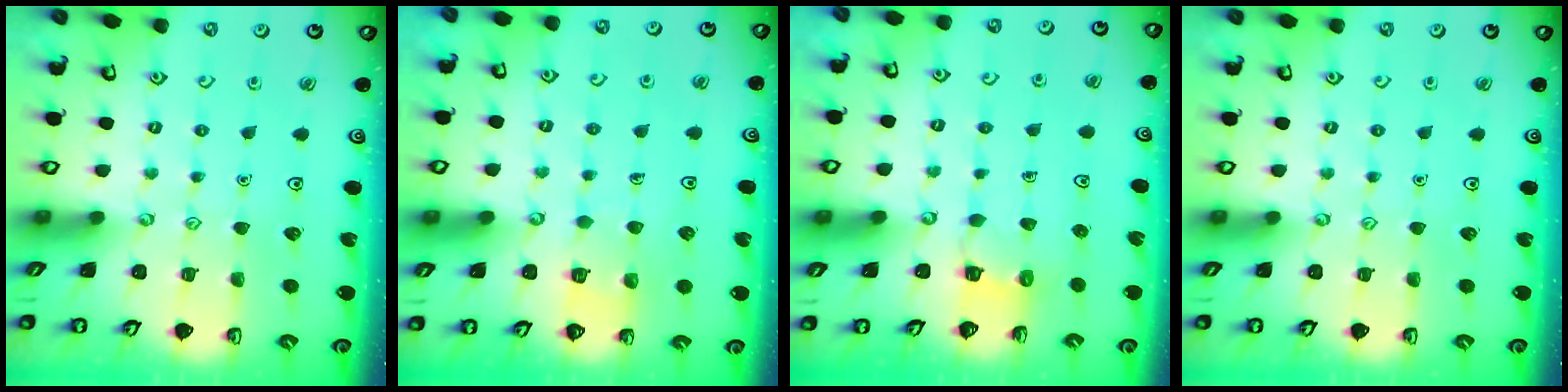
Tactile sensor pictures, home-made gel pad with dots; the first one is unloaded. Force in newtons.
{"total": 4.7, "press": 4.7, "slide": 0.4}
{"total": 2.9, "press": 2.9, "slide": 0.3}
{"total": 0.0}